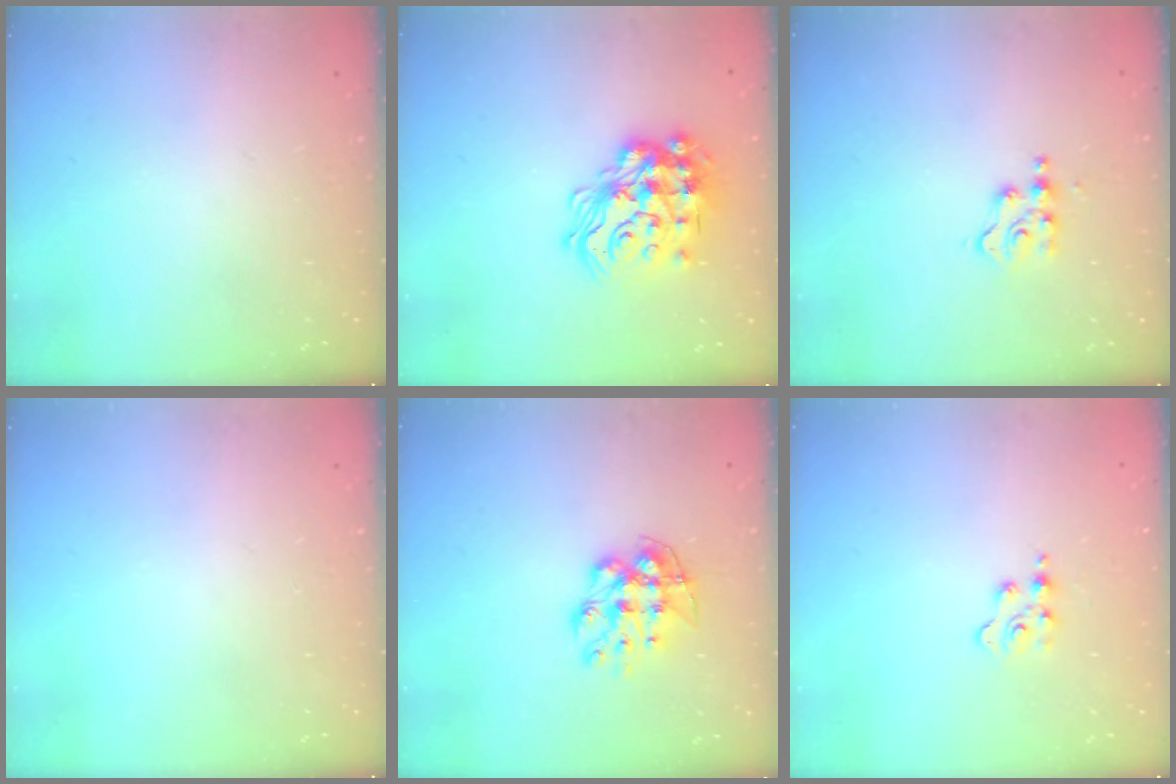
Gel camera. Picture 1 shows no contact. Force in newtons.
{"total": 21.6, "press": 21.5, "slide": 1.8}
{"total": 2.3, "press": 2.2, "slide": 0.3}
{"total": 0.0}
{"total": 9.1, "press": 9.0, "slide": 0.6}
{"total": 3.0, "press": 3.0, "slide": 0.5}